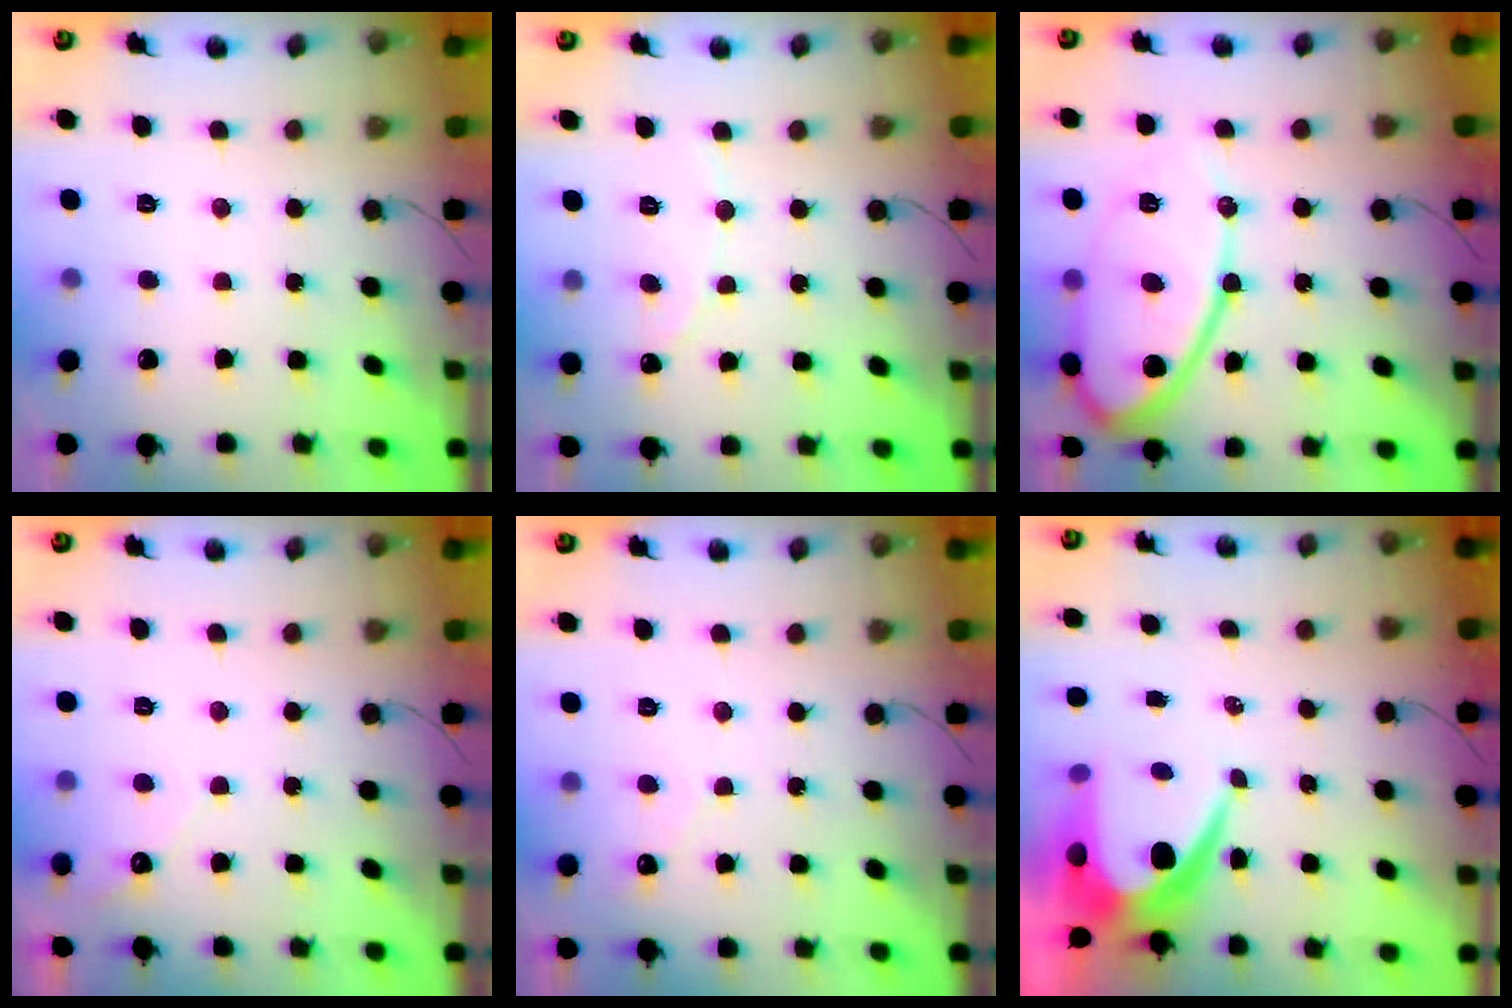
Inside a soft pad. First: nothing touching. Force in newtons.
{"total": 1.7, "press": 1.7, "slide": 0.1}
{"total": 15.5, "press": 15.4, "slide": 1.0}
{"total": 3.0, "press": 3.0, "slide": 0.1}
{"total": 1.6, "press": 1.6, "slide": 0.1}
{"total": 9.9, "press": 9.8, "slide": 1.0}